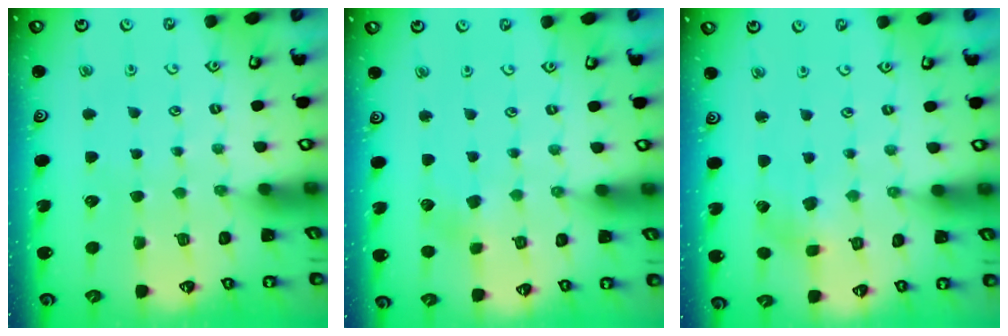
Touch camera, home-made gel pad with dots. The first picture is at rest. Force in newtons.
{"total": 2.4, "press": 2.3, "slide": 0.4}
{"total": 2.6, "press": 2.6, "slide": 0.5}